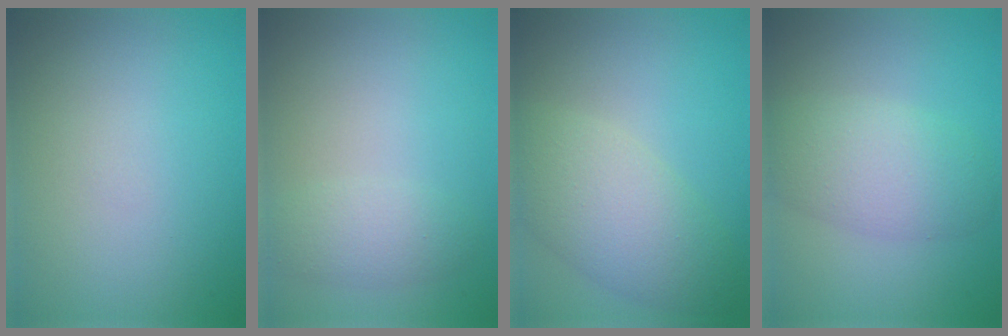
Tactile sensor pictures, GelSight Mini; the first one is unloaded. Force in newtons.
{"total": 2.1, "press": 2.1, "slide": 0.2}
{"total": 5.6, "press": 5.6, "slide": 0.4}
{"total": 4.6, "press": 4.6, "slide": 0.2}